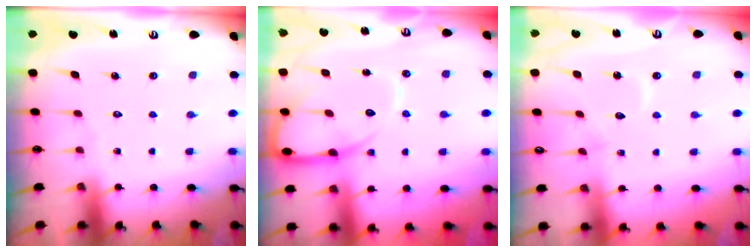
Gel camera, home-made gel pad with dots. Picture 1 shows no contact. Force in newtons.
{"total": 12.8, "press": 12.7, "slide": 1.4}
{"total": 8.1, "press": 8.1, "slide": 0.6}